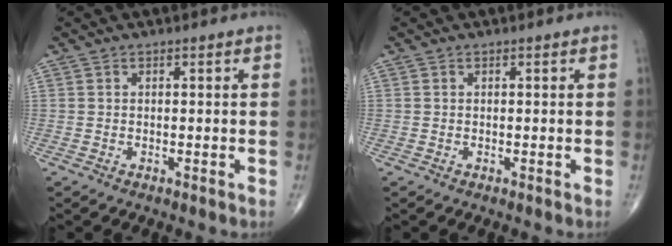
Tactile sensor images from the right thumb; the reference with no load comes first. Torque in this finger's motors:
{"motor_torque": [0.06, 0.14, 0.05, -0.17, 0.07]}